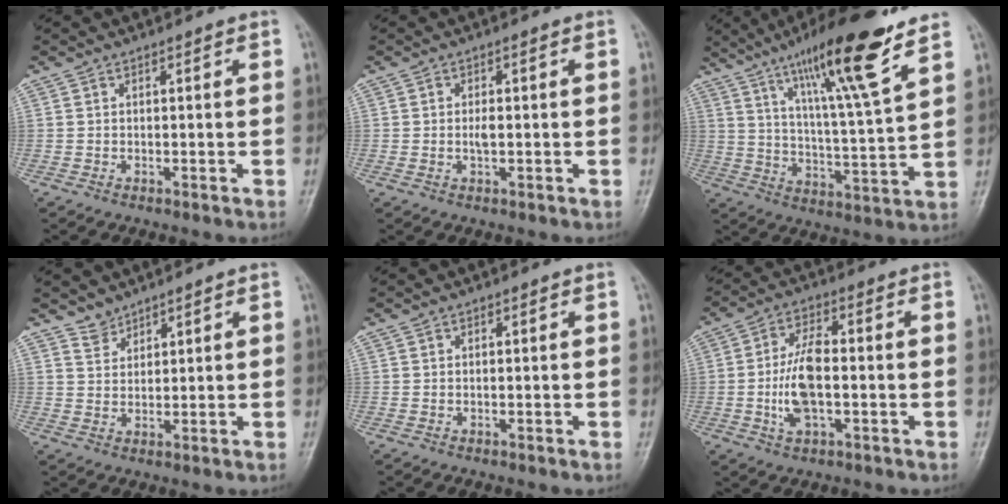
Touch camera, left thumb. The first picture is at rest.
{"total": 2.1, "force": [-0.2, 0.9, 1.9], "torque": [-0.039, 0.007, -0.003]}
{"total": 18.4, "force": [11.6, 1.9, 14.2], "torque": [-0.223, -0.053, 0.191]}
{"total": 2.6, "force": [2.4, 1.0, 0.0], "torque": [0.017, -0.016, 0.044]}
{"total": 0.0}
{"total": 10.5, "force": [-1.5, 4.6, 9.3], "torque": [-0.186, 0.014, -0.028]}